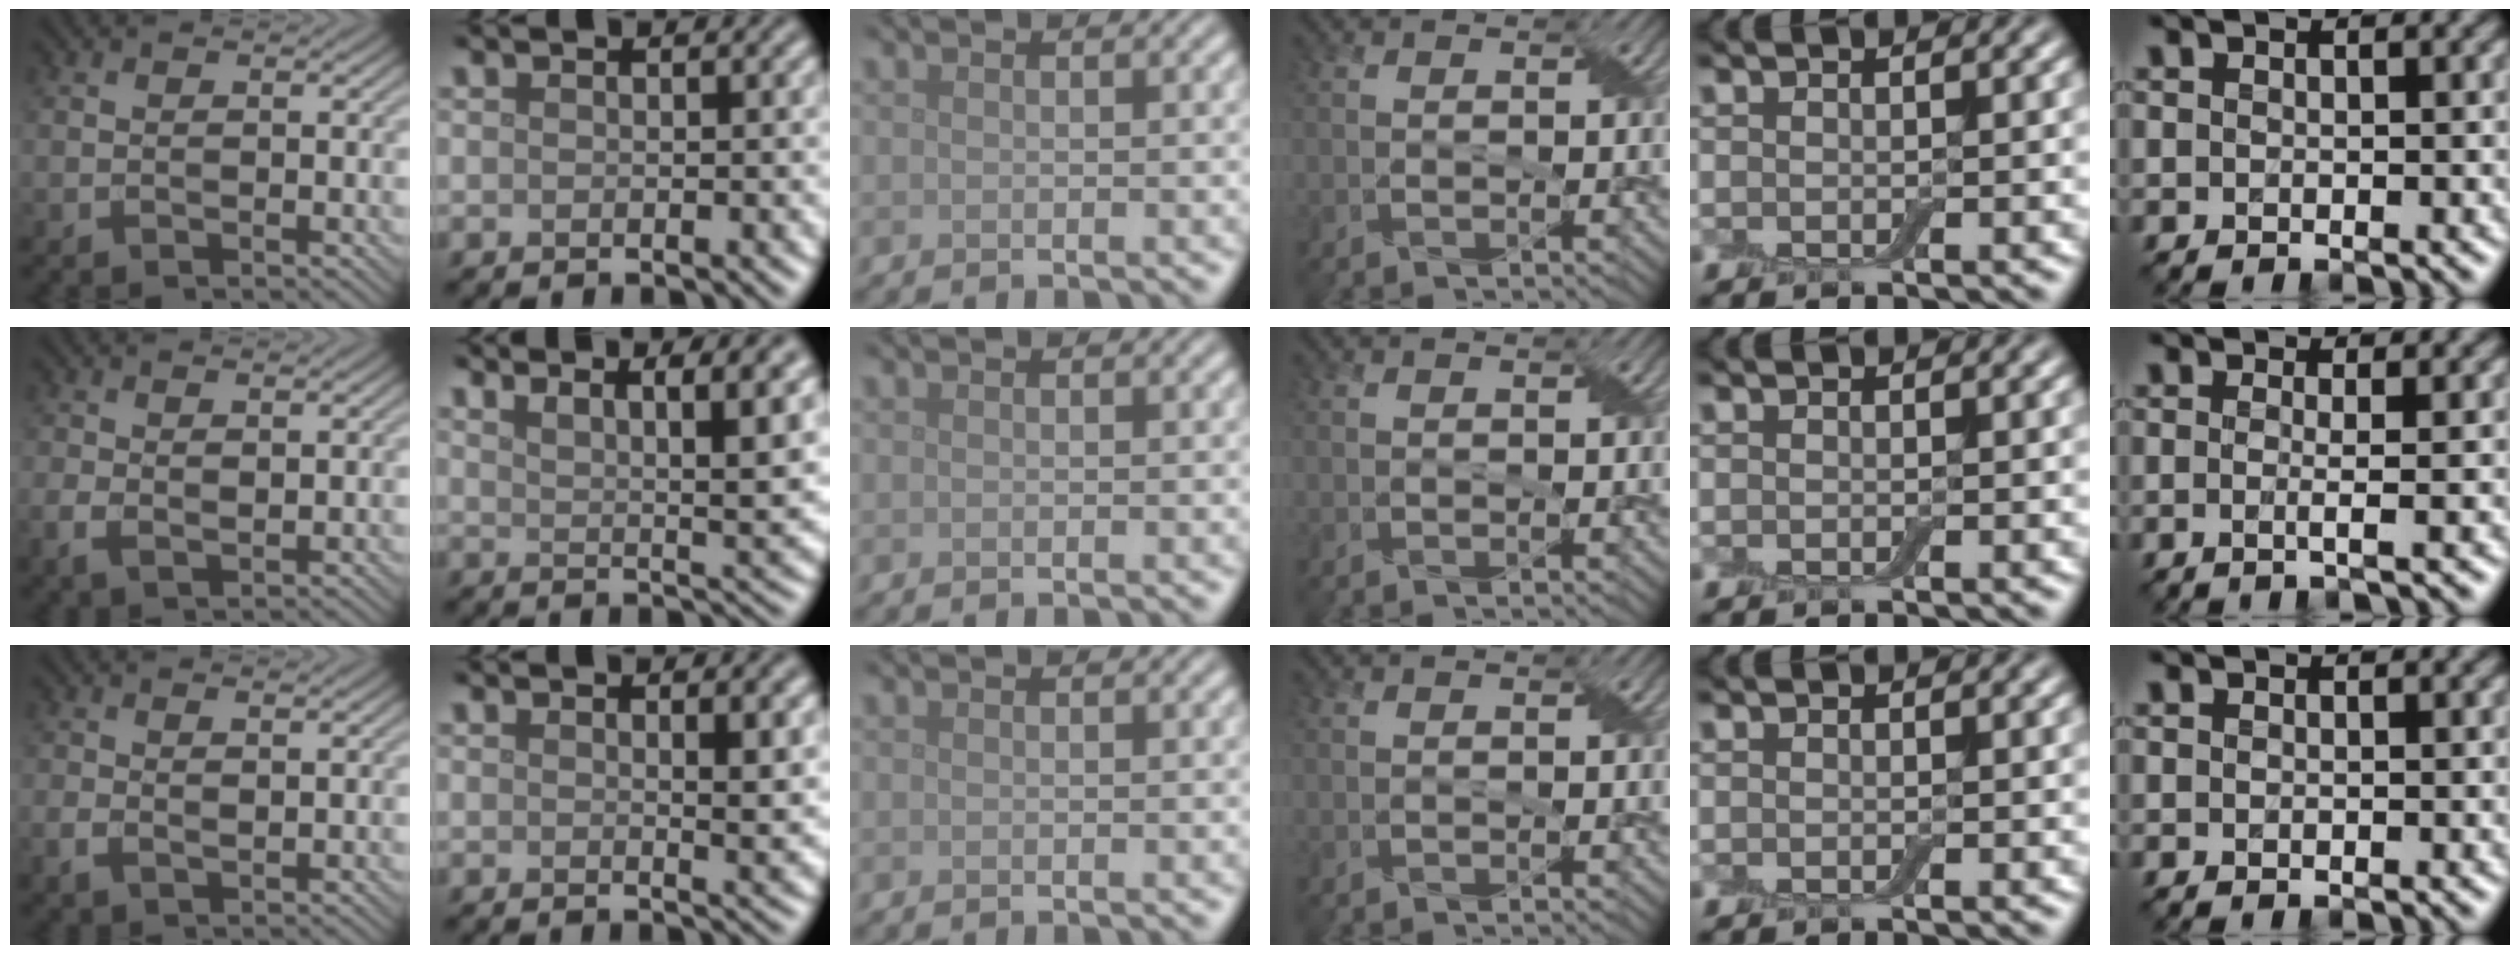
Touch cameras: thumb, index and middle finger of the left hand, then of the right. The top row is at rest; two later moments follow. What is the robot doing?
{"motion": "peel", "object": "bubble wrap"}